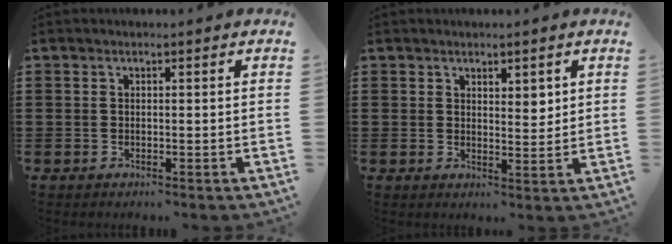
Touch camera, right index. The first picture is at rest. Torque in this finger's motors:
{"motor_torque": [0.00, 0.17, 0.22, 0.02]}